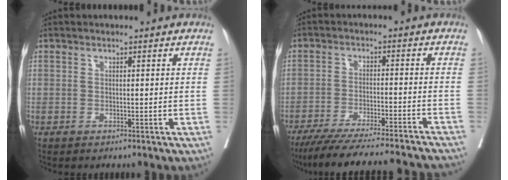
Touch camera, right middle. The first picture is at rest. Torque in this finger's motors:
{"motor_torque": [1.06, -1.08, 0.19, 0.07]}